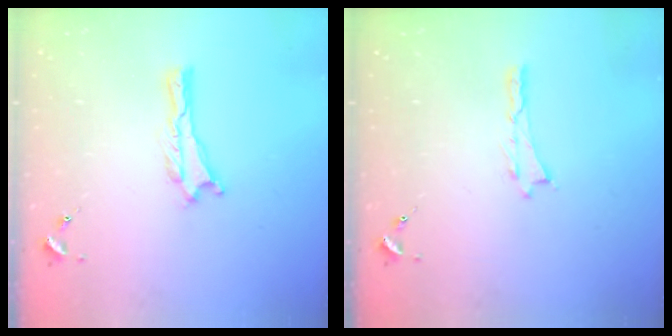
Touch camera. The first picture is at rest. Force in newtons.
{"total": 0.0}